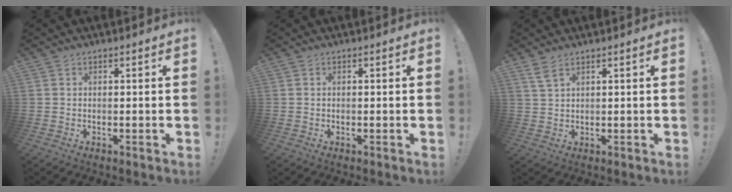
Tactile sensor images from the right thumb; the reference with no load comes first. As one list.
[{"total": 0.0}, {"total": 3.5, "force": [2.2, 0.9, 2.5], "torque": [-0.051, -0.006, 0.040]}]